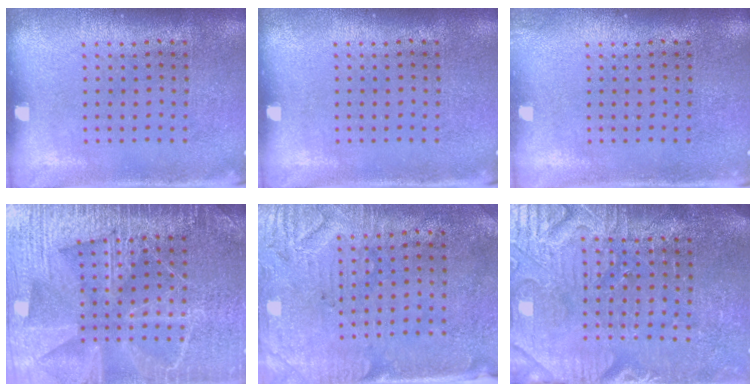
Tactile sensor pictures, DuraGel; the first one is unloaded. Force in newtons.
{"total": 0.0}
{"total": 0.7, "press": 0.7, "slide": 0.1}
{"total": 6.6, "press": 6.5, "slide": 0.9}
{"total": 3.0, "press": 2.5, "slide": 1.6}
{"total": 4.0, "press": 3.9, "slide": 1.2}